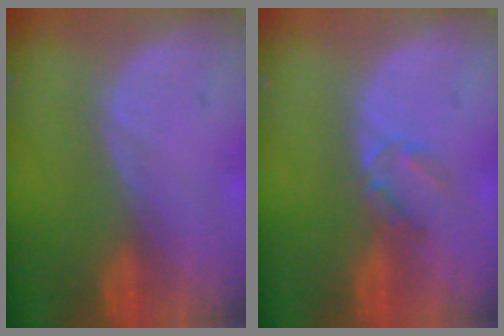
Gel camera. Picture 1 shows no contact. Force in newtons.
{"total": 2.7, "press": 2.5, "slide": 1.0}